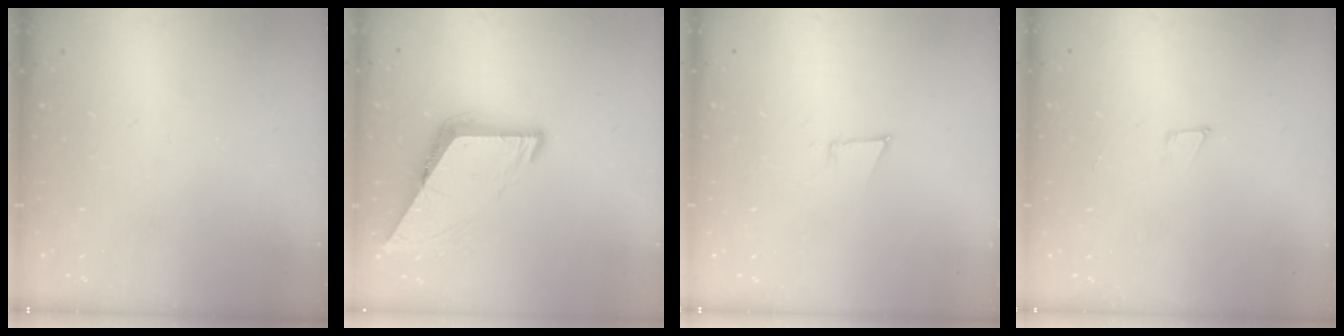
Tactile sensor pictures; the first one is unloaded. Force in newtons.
{"total": 7.0, "press": 7.0, "slide": 0.5}
{"total": 3.8, "press": 3.7, "slide": 0.6}
{"total": 3.2, "press": 3.2, "slide": 0.2}